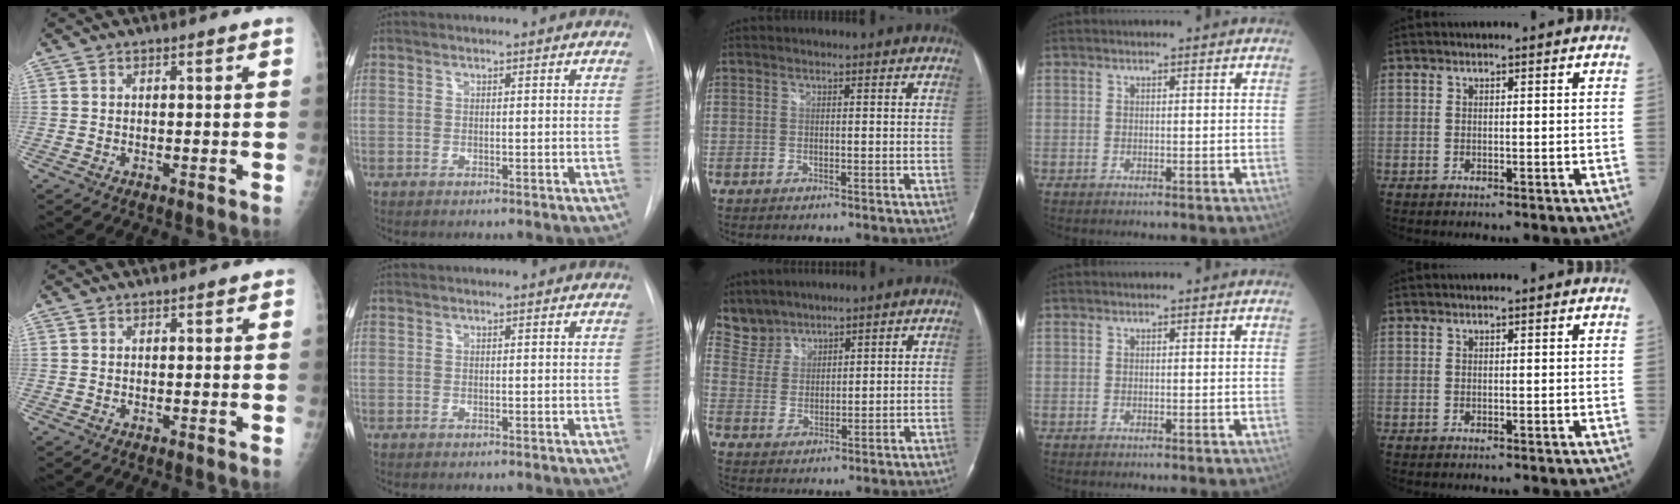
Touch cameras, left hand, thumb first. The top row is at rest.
{"middle": {"total": 5.2, "force": [4.7, 2.0, -0.7], "torque": [0.013, 0.007, 0.104]}}